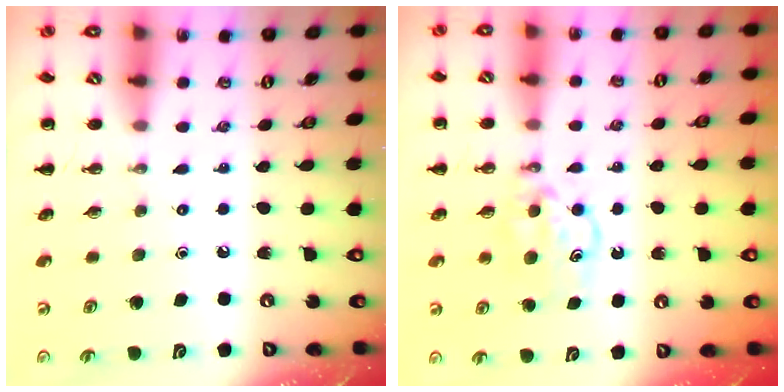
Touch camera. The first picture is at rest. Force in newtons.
{"total": 6.1, "press": 5.9, "slide": 1.6}